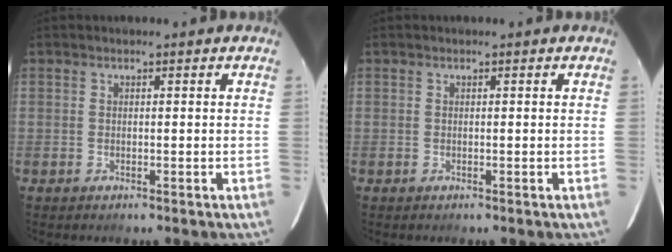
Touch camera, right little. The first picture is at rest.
{"total": 0.0}